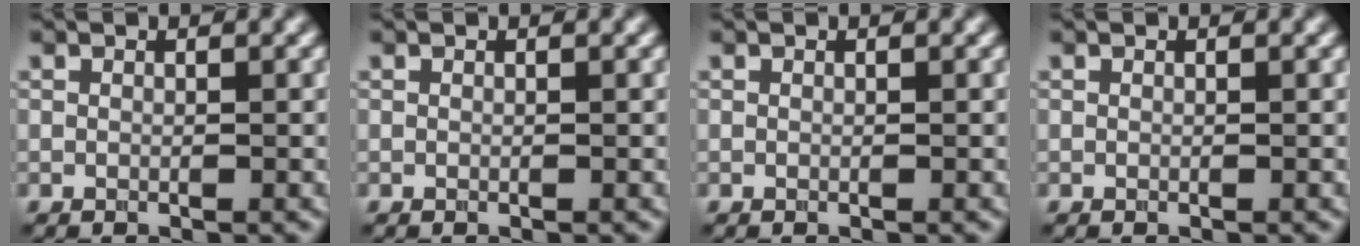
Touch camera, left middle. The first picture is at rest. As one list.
[{"total": 0.0}, {"total": 0.0}, {"total": 0.0}]